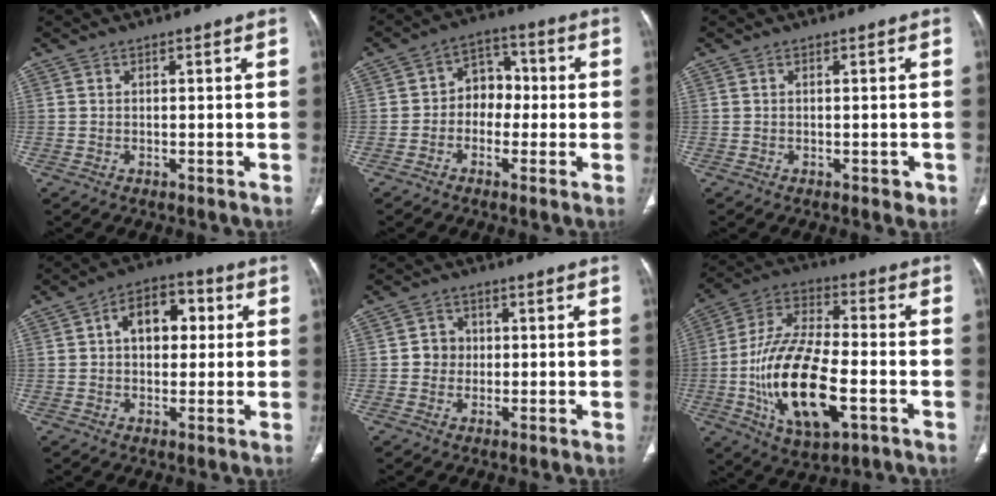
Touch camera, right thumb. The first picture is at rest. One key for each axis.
{"total": 7.1, "fx": -0.8, "fy": 5.7, "fz": 4.2, "tx": -0.024, "ty": 0.032, "tz": -0.029}
{"total": 1.5, "fx": -0.3, "fy": 0.9, "fz": 1.2, "tx": -0.014, "ty": 0.001, "tz": -0.002}
{"total": 10.4, "fx": 2.1, "fy": 6.9, "fz": 7.5, "tx": -0.083, "ty": 0.022, "tz": 0.027}
{"total": 3.7, "fx": 0.0, "fy": 3.5, "fz": 1.2, "tx": 0.002, "ty": 0.008, "tz": -0.004}
{"total": 20.9, "fx": -5.5, "fy": 9.4, "fz": 17.8, "tx": -0.335, "ty": 0.018, "tz": -0.090}